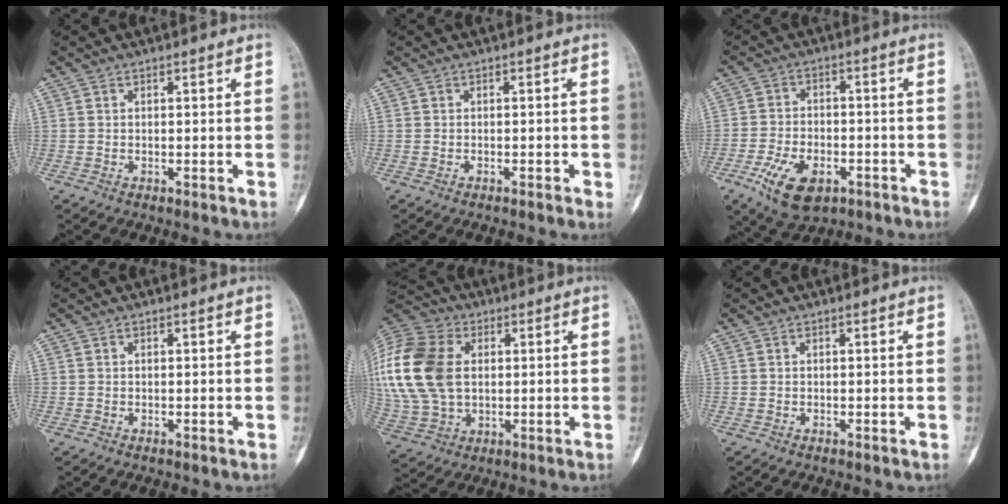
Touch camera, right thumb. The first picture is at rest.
{"total": 1.1, "force": [-0.3, 0.5, 1.0], "torque": [-0.013, 0.001, -0.004]}
{"total": 11.0, "force": [-5.4, 6.2, 7.4], "torque": [-0.125, 0.015, -0.086]}
{"total": 0.0}
{"total": 24.1, "force": [4.0, 16.9, 16.7], "torque": [-0.400, 0.021, 0.082]}
{"total": 0.0}